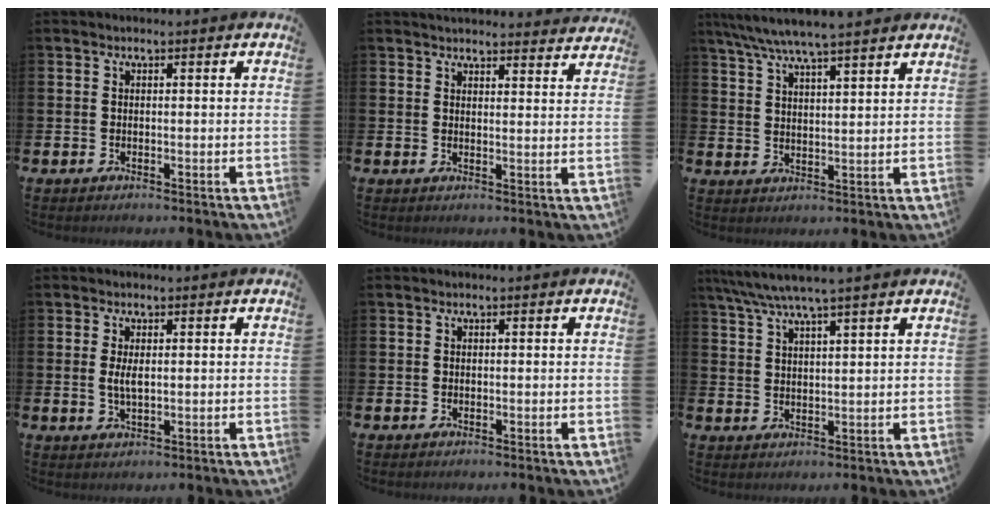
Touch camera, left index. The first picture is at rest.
{"total": 3.7, "force": [3.7, 0.4, 0.3], "torque": [-0.002, -0.023, 0.065]}
{"total": 6.6, "force": [6.2, 0.3, 2.3], "torque": [-0.068, -0.021, 0.113]}
{"total": 2.7, "force": [0.4, 1.0, 2.4], "torque": [-0.045, 0.002, 0.005]}
{"total": 0.0}
{"total": 5.1, "force": [4.5, -0.3, 2.5], "torque": [-0.064, -0.013, 0.080]}